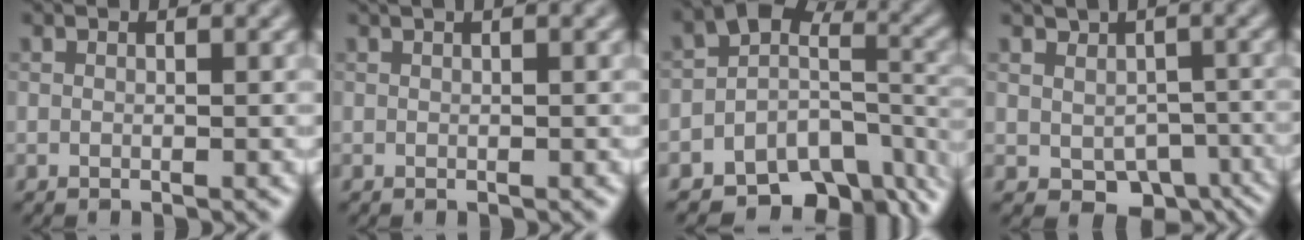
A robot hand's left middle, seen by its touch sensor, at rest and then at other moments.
{"total": 1.6, "force": [0.8, 0.5, 1.2], "torque": [-0.016, 0.003, 0.005]}
{"total": 9.4, "force": [-5.2, 6.3, 4.5], "torque": [-0.062, -0.011, -0.080]}
{"total": 5.5, "force": [-1.1, 4.6, 3.0], "torque": [-0.027, -0.018, -0.009]}